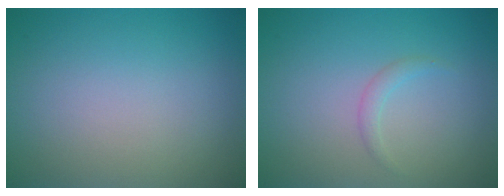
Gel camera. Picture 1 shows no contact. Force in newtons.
{"total": 0.9, "press": 0.9, "slide": 0.1}